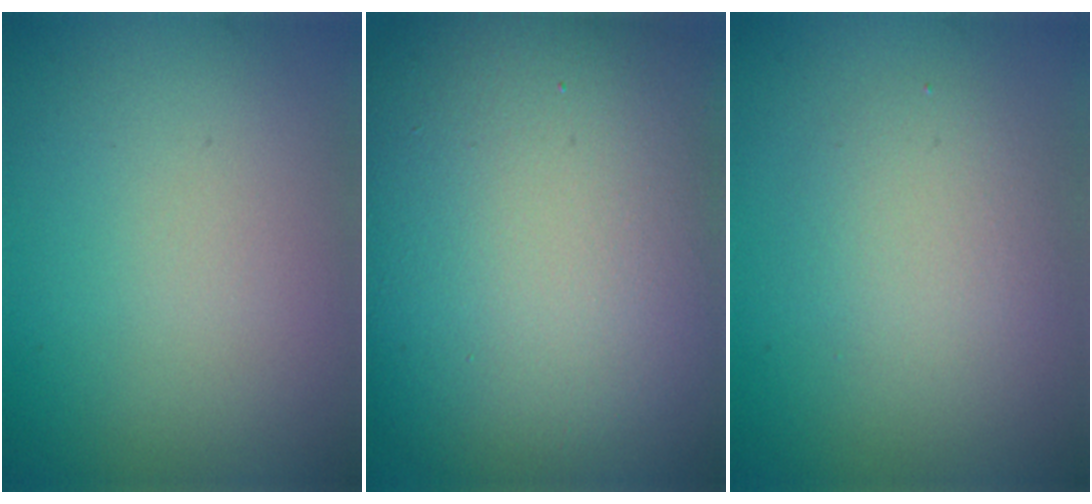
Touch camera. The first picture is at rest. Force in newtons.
{"total": 19.9, "press": 19.8, "slide": 1.4}
{"total": 2.7, "press": 2.6, "slide": 0.3}